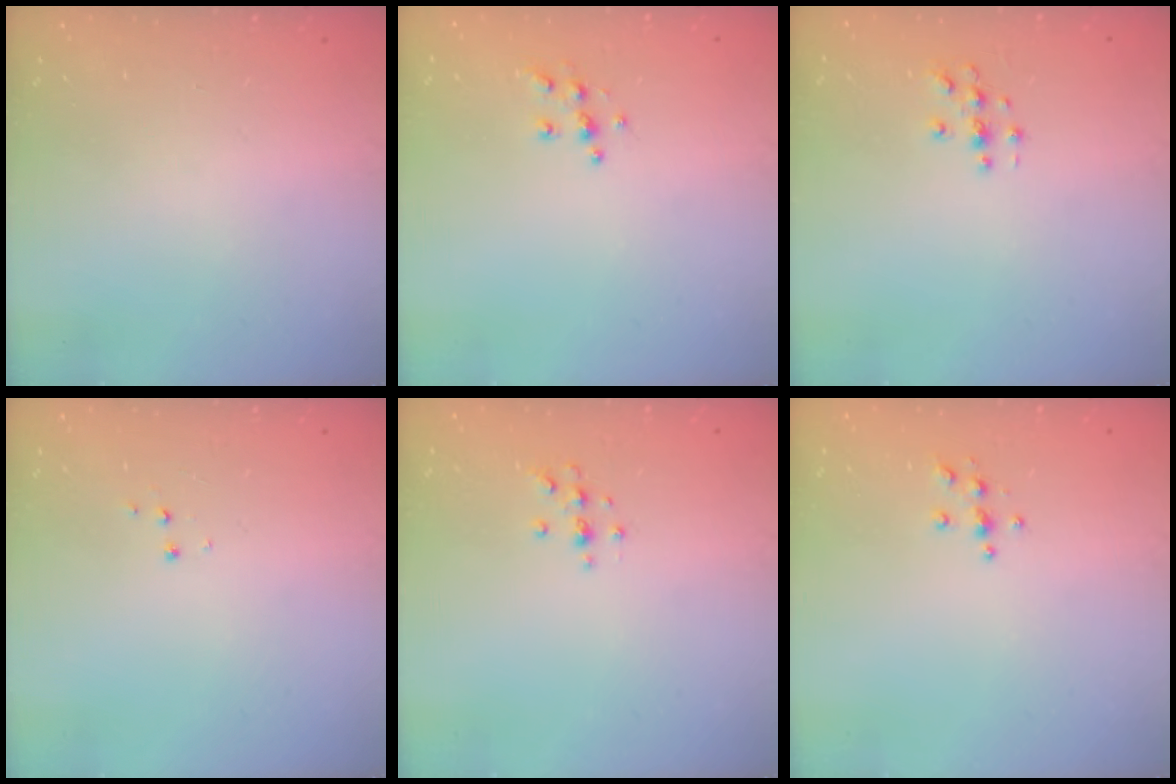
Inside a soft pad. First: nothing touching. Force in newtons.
{"total": 5.3, "press": 5.2, "slide": 0.2}
{"total": 2.8, "press": 2.8, "slide": 0.3}
{"total": 3.5, "press": 3.4, "slide": 0.5}
{"total": 4.3, "press": 4.2, "slide": 1.0}
{"total": 3.8, "press": 3.8, "slide": 0.4}